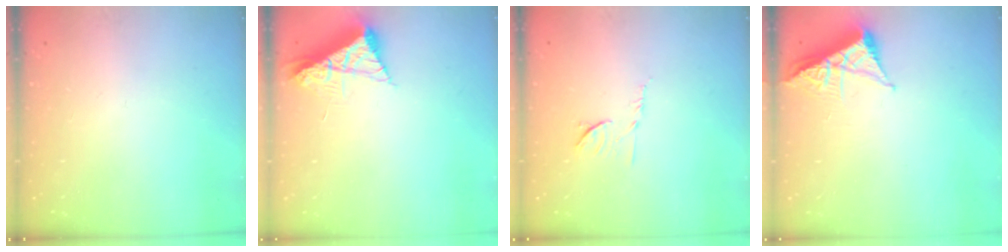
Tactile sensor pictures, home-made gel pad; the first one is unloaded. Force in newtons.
{"total": 8.1, "press": 8.1, "slide": 0.8}
{"total": 6.6, "press": 6.5, "slide": 0.9}
{"total": 6.0, "press": 5.9, "slide": 0.8}